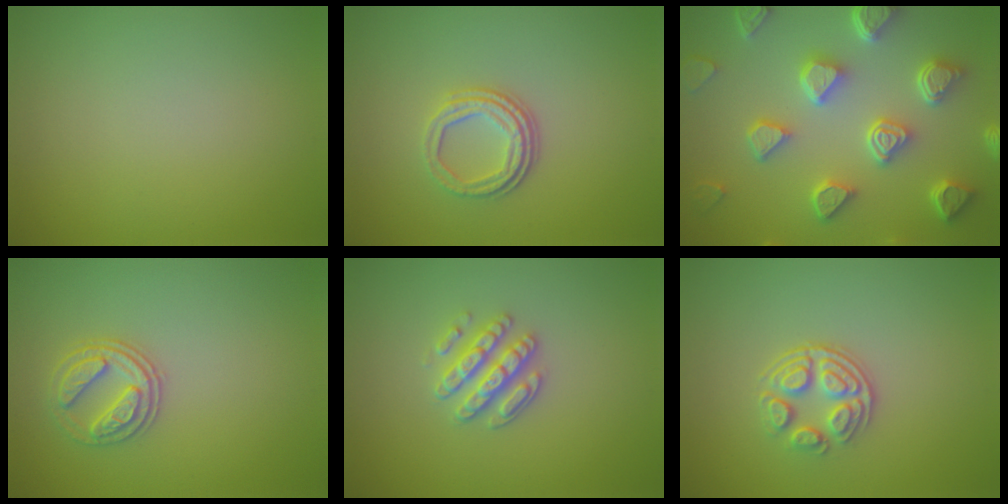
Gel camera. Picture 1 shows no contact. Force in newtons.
{"total": 3.1, "press": 2.4, "slide": 2.0}
{"total": 7.0, "press": 5.7, "slide": 4.1}
{"total": 2.6, "press": 2.5, "slide": 0.7}
{"total": 3.1, "press": 2.8, "slide": 1.1}
{"total": 3.1, "press": 2.5, "slide": 1.8}